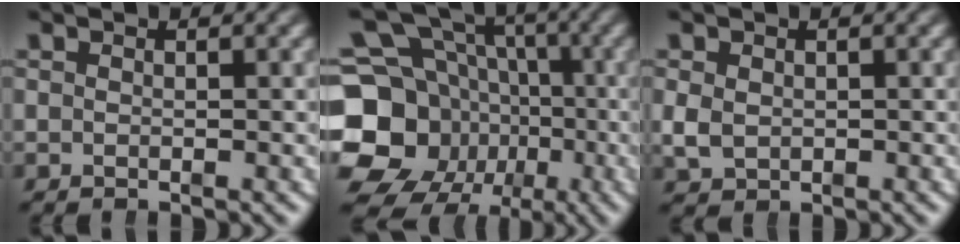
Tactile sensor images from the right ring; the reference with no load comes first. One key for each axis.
{"total": 19.0, "fx": -3.3, "fy": 16.7, "fz": 8.6, "tx": -0.180, "ty": -0.073, "tz": -0.045}
{"total": 2.0, "fx": -0.3, "fy": 1.8, "fz": 0.9, "tx": -0.027, "ty": -0.014, "tz": 0.008}